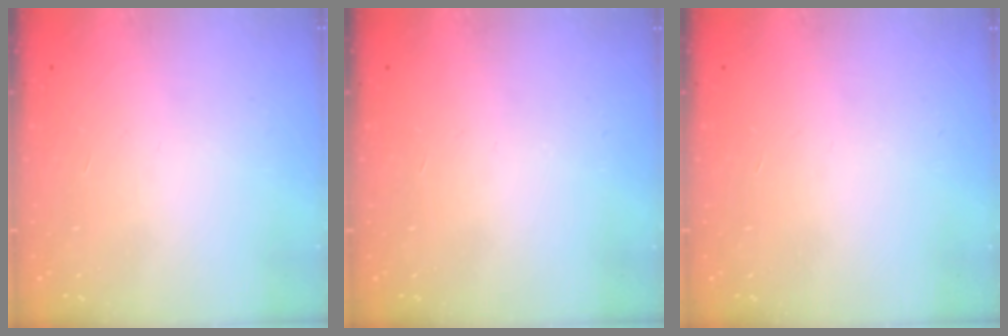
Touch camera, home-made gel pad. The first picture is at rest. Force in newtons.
{"total": 0.0}
{"total": 0.0}